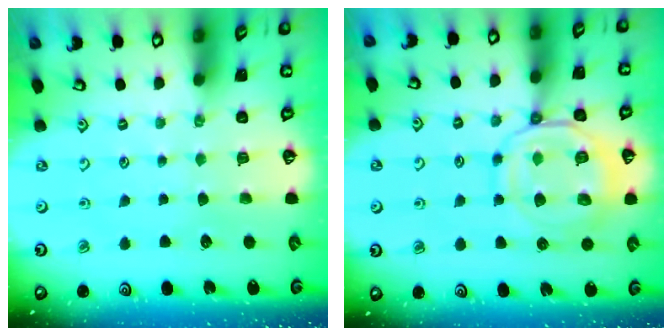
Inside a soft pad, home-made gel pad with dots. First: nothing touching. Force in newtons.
{"total": 12.7, "press": 12.6, "slide": 1.5}